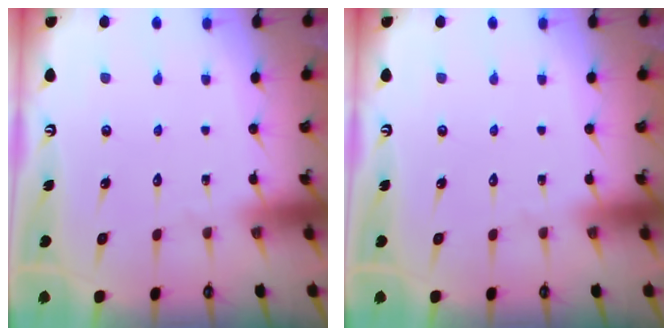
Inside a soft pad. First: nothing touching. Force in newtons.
{"total": 0.0}